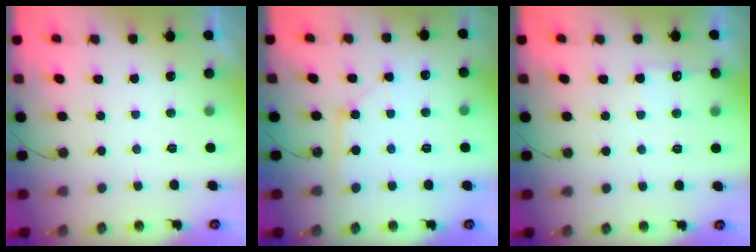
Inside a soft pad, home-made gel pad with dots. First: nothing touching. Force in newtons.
{"total": 2.0, "press": 2.0, "slide": 0.3}
{"total": 6.9, "press": 6.9, "slide": 0.6}